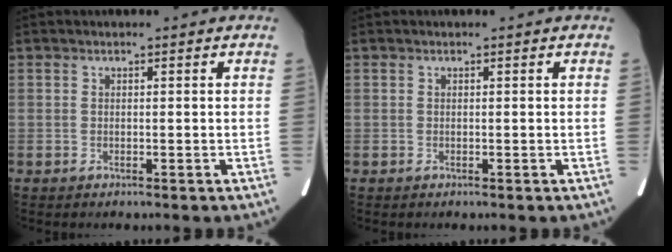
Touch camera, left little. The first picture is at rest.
{"total": 0.0}